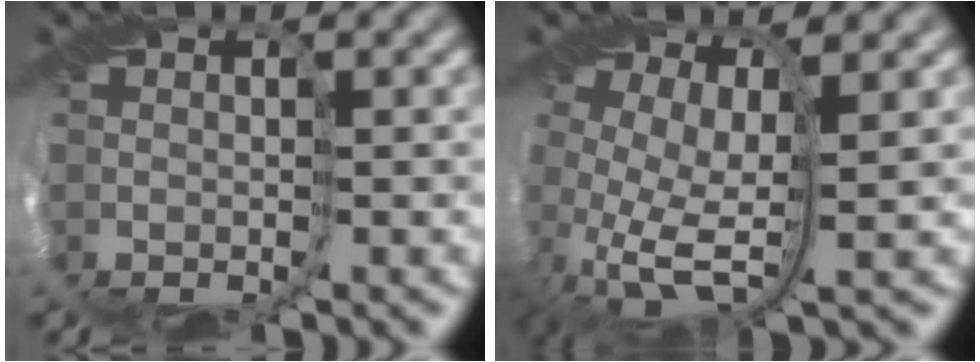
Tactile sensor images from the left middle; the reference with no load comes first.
{"total": 3.9, "force": [0.7, 1.8, 3.3], "torque": [-0.088, -0.001, 0.012]}